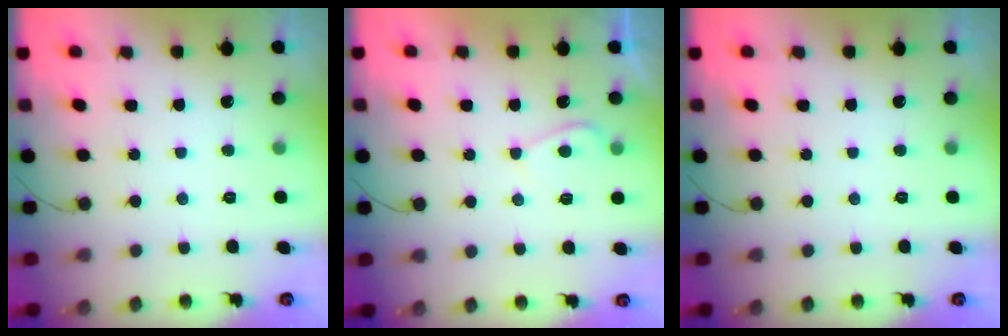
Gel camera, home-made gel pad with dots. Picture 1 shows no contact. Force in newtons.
{"total": 3.9, "press": 3.8, "slide": 0.5}
{"total": 0.0}